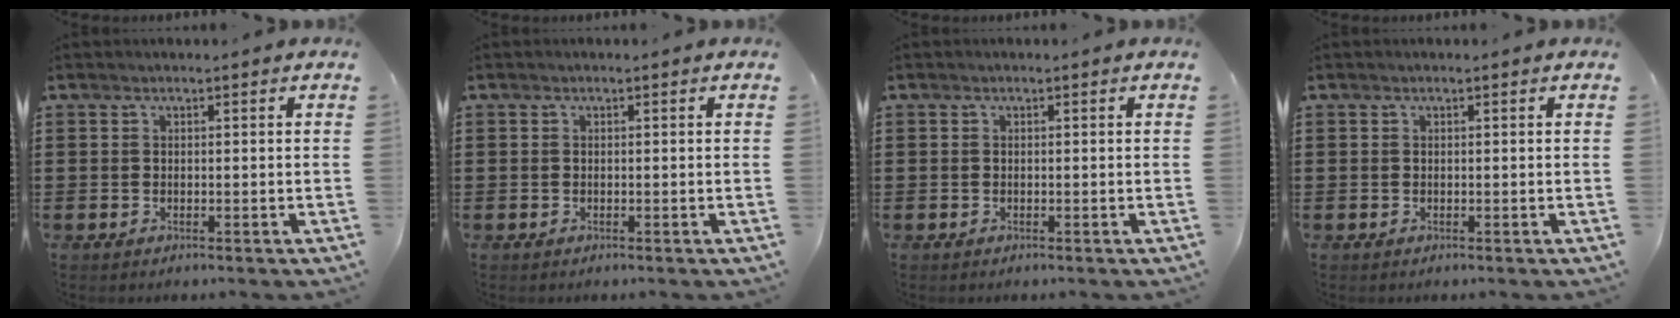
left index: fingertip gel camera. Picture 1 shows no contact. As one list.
[{"total": 0.0}, {"total": 0.0}, {"total": 0.0}]